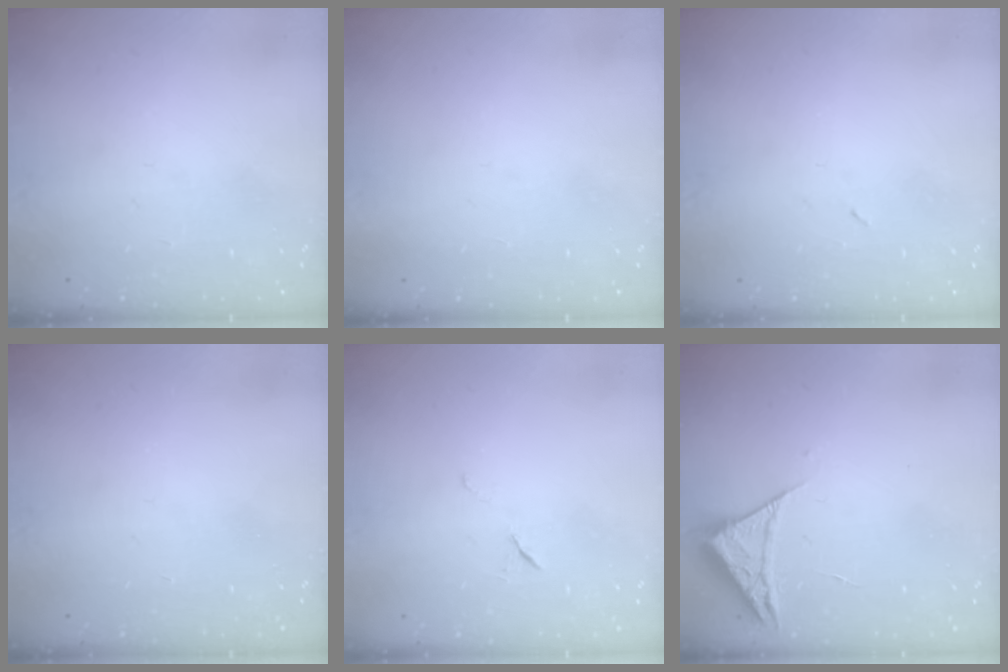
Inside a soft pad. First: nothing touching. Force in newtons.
{"total": 1.5, "press": 1.5, "slide": 0.1}
{"total": 2.2, "press": 2.1, "slide": 0.9}
{"total": 0.0}
{"total": 3.8, "press": 3.4, "slide": 1.7}
{"total": 4.2, "press": 4.2, "slide": 0.5}